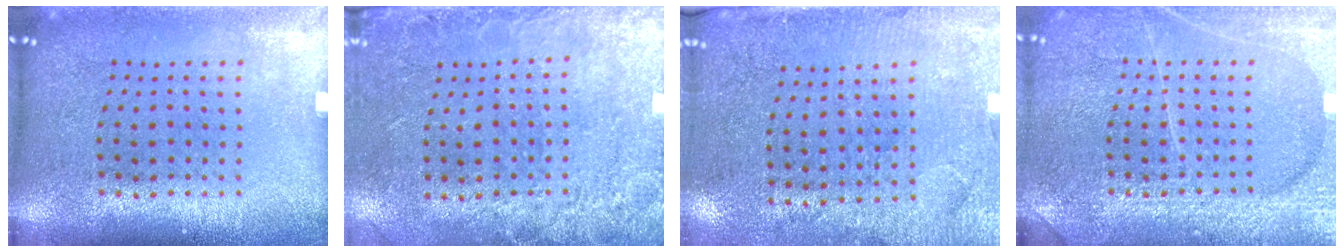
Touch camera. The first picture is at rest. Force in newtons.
{"total": 2.7, "press": 1.9, "slide": 1.9}
{"total": 3.0, "press": 2.8, "slide": 0.9}
{"total": 3.7, "press": 3.7, "slide": 0.3}